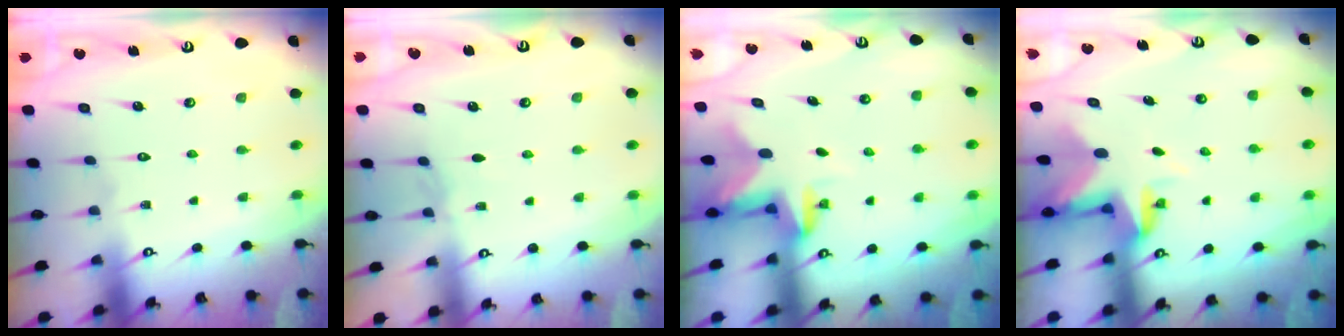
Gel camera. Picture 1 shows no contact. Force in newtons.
{"total": 2.9, "press": 2.9, "slide": 0.5}
{"total": 2.5, "press": 2.4, "slide": 0.6}
{"total": 3.9, "press": 3.9, "slide": 0.3}